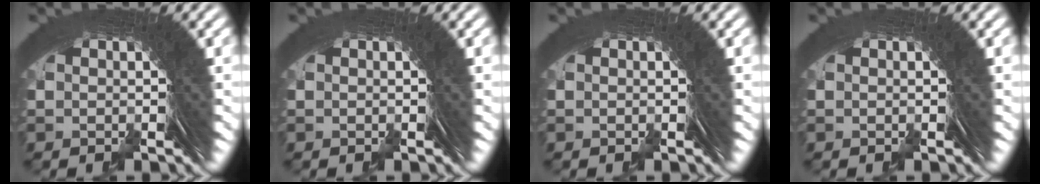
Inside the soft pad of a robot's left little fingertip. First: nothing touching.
{"total": 0.0}
{"total": 0.0}
{"total": 0.0}